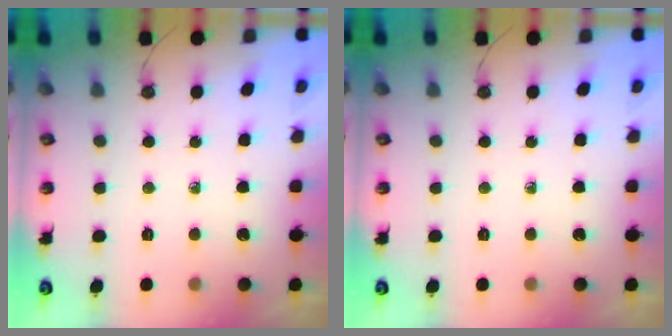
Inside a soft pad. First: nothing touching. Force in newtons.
{"total": 0.0}